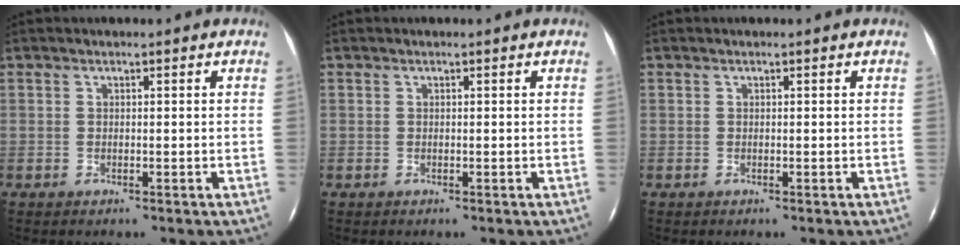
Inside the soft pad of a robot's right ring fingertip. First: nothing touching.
{"total": 0.0}
{"total": 0.0}